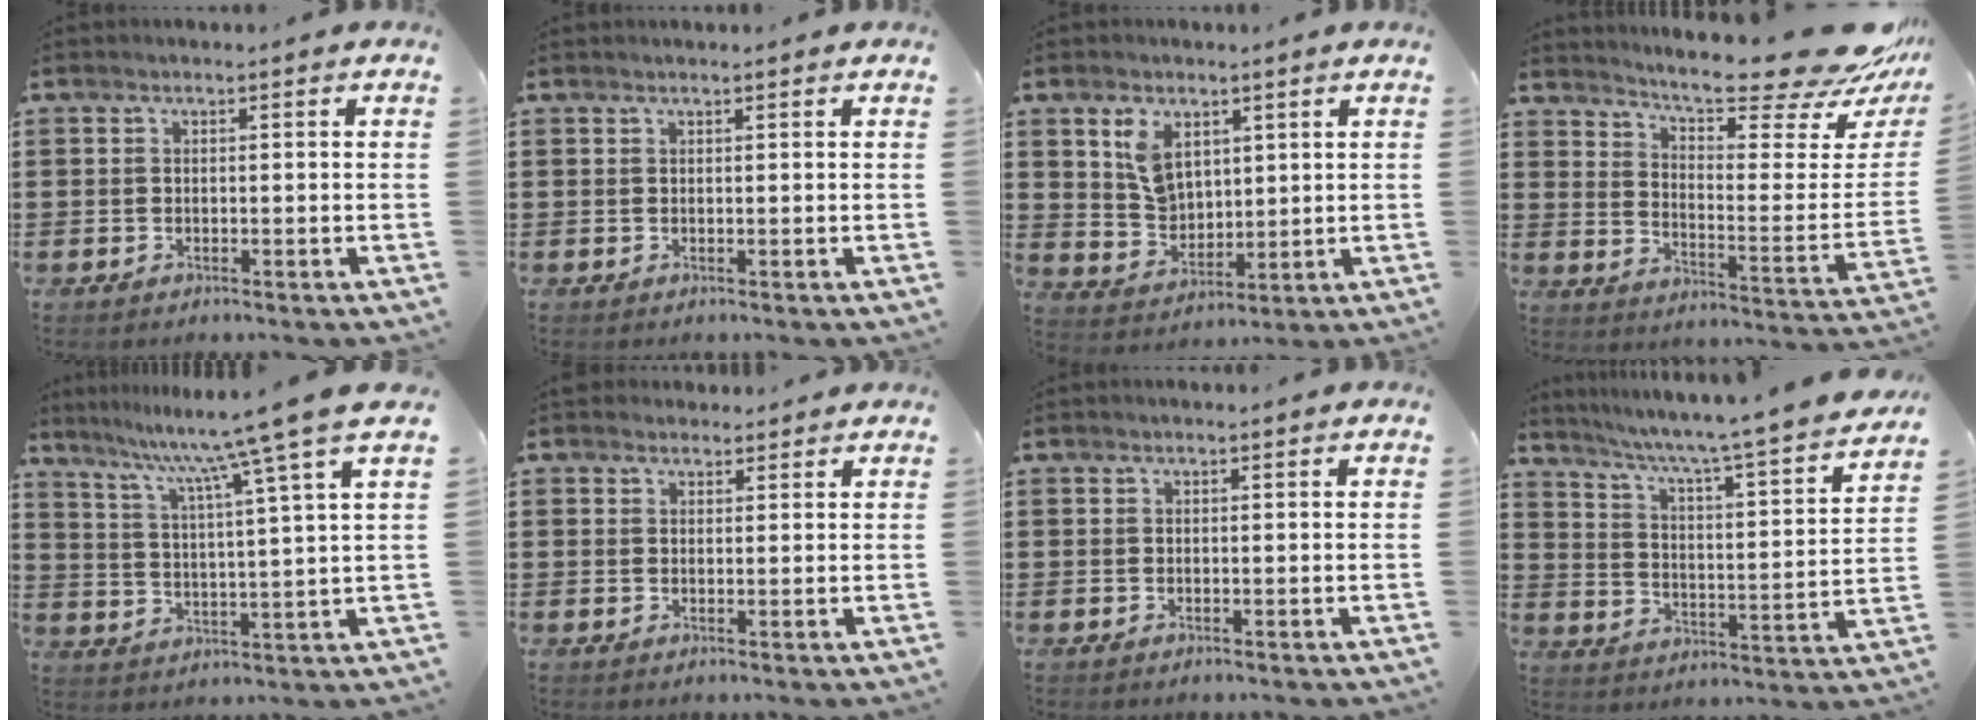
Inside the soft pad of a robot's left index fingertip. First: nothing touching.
{"total": 0.0}
{"total": 6.2, "force": [3.0, 4.3, 3.2], "torque": [-0.064, 0.005, 0.055]}
{"total": 13.3, "force": [11.5, 0.8, 6.6], "torque": [-0.116, -0.094, 0.186]}
{"total": 9.5, "force": [7.8, -1.9, 5.1], "torque": [-0.123, -0.051, 0.118]}
{"total": 2.2, "force": [1.9, 1.1, -0.2], "torque": [-0.003, 0.005, 0.037]}
{"total": 0.0}
{"total": 4.7, "force": [4.1, -0.5, 2.2], "torque": [-0.066, -0.045, 0.055]}